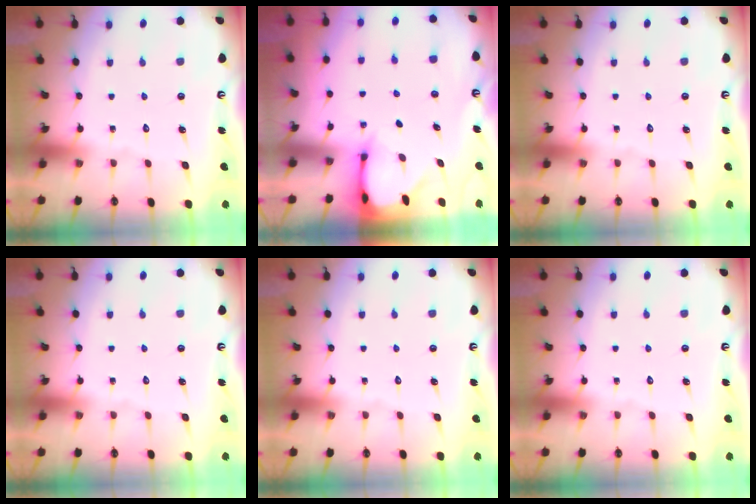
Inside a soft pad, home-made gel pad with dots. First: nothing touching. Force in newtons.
{"total": 2.4, "press": 2.4, "slide": 0.1}
{"total": 0.0}
{"total": 0.0}
{"total": 0.0}
{"total": 0.0}